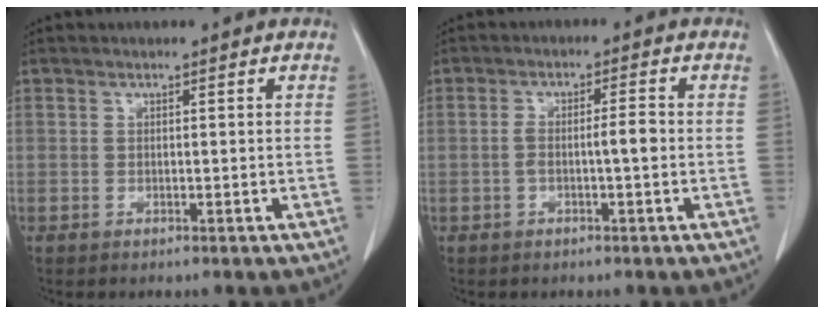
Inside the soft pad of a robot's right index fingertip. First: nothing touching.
{"total": 3.3, "force": [-0.7, 0.2, 3.2], "torque": [-0.058, 0.009, -0.010]}